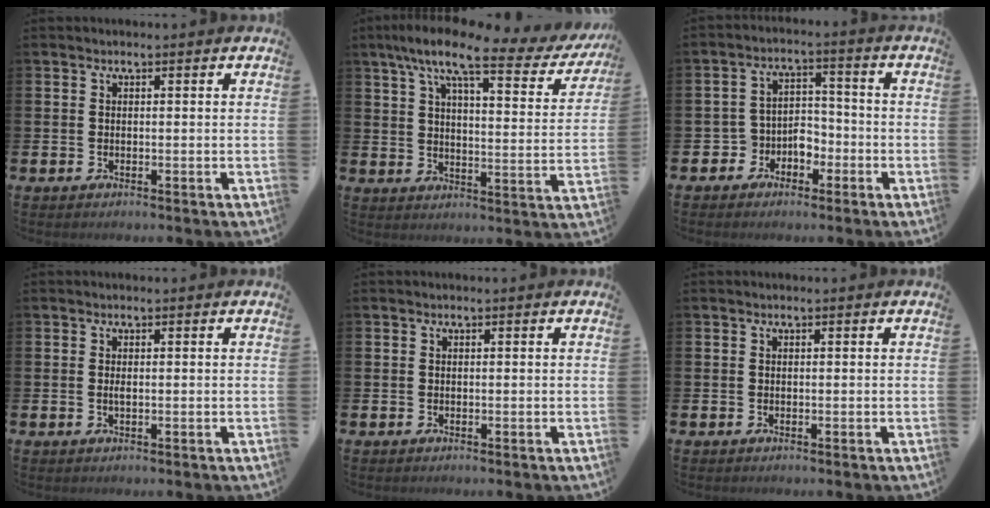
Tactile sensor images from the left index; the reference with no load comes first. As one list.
[{"total": 10.1, "force": [7.7, 2.2, 6.2], "torque": [-0.117, -0.044, 0.121]}, {"total": 4.1, "force": [-2.5, 3.2, 0.7], "torque": [-0.031, 0.009, -0.054]}, {"total": 0.7, "force": [-0.1, 0.2, 0.7], "torque": [-0.010, -0.001, -0.002]}, {"total": 0.0}, {"total": 0.0}]